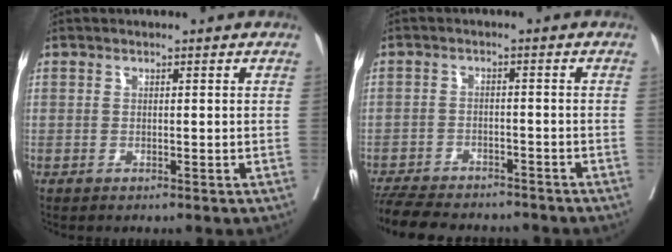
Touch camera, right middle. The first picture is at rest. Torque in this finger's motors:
{"motor_torque": [0.80, -1.11, 0.03, 0.03]}